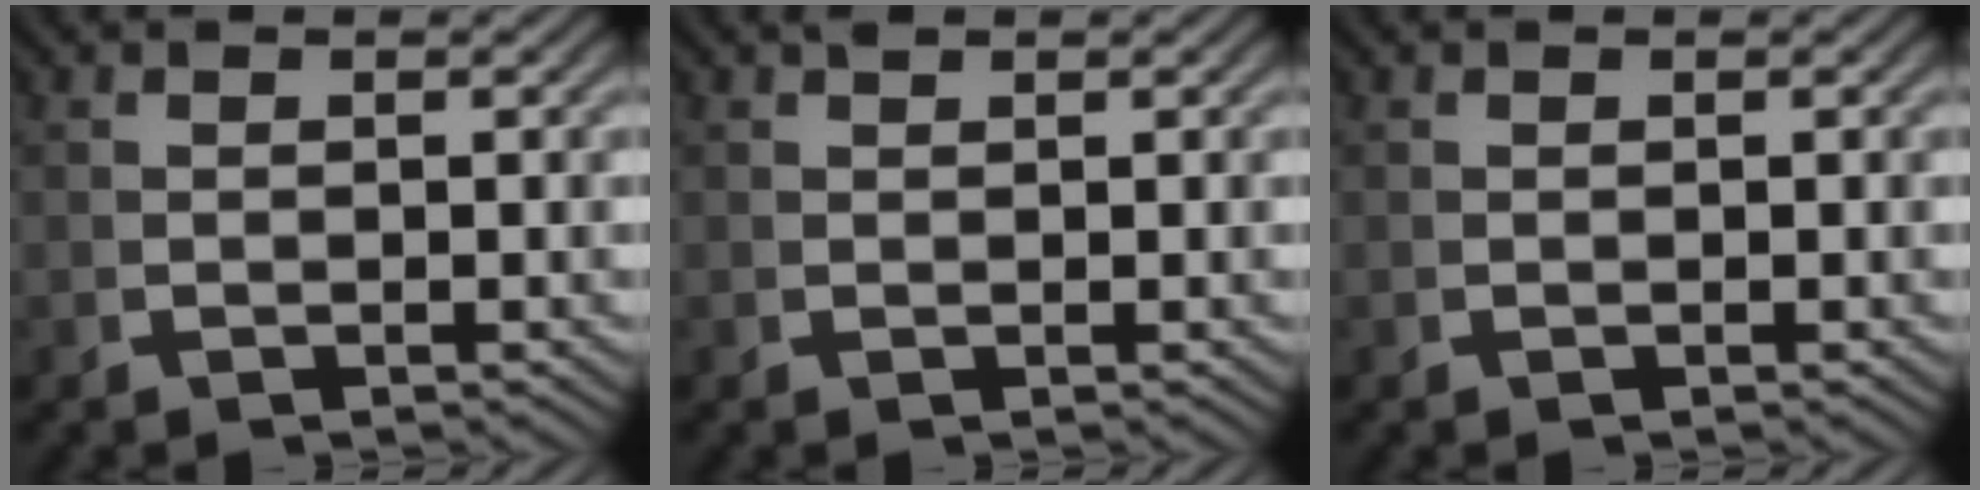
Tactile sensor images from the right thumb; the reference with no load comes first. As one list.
[{"total": 0.6, "force": [0.6, 0.0, 0.1], "torque": [0.003, 0.001, 0.013]}, {"total": 0.0}]